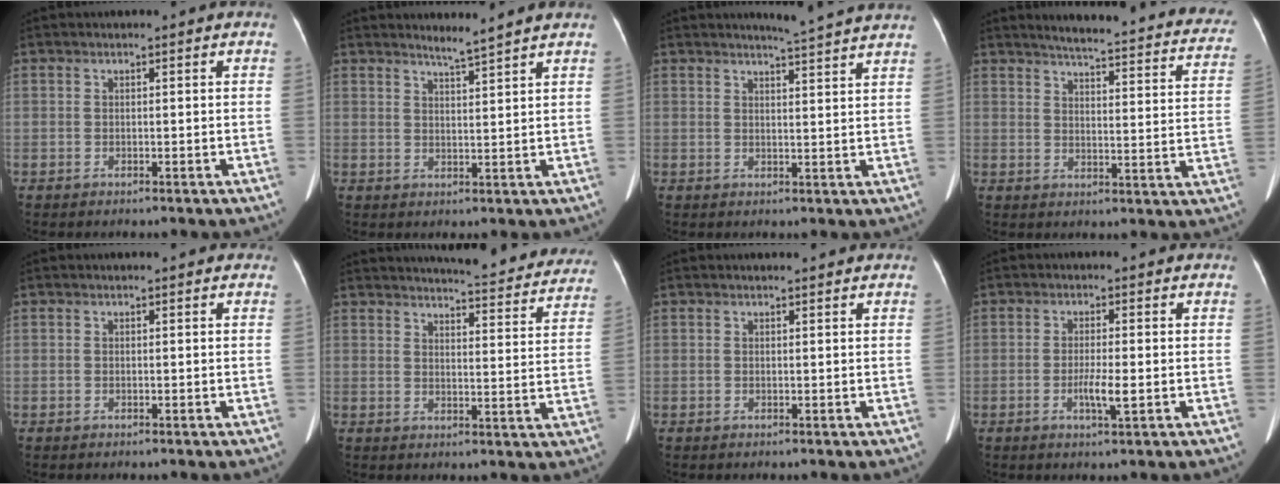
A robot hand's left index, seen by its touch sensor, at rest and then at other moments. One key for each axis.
{"total": 3.2, "fx": 2.8, "fy": -0.9, "fz": 1.0, "tx": -0.023, "ty": -0.006, "tz": 0.049}
{"total": 7.5, "fx": 7.1, "fy": -1.0, "fz": 2.3, "tx": -0.040, "ty": -0.001, "tz": 0.078}
{"total": 25.0, "fx": 22.5, "fy": 3.4, "fz": 10.4, "tx": -0.125, "ty": -0.052, "tz": 0.248}
{"total": 0.6, "fx": 0.4, "fy": 0.4, "fz": 0.2, "tx": -0.002, "ty": 0.003, "tz": -0.002}
{"total": 20.2, "fx": 19.0, "fy": 2.7, "fz": 6.3, "tx": -0.070, "ty": -0.056, "tz": 0.213}
{"total": 1.6, "fx": 1.5, "fy": 0.2, "fz": 0.5, "tx": -0.010, "ty": 0.007, "tz": 0.019}
{"total": 3.2, "fx": -0.8, "fy": 0.2, "fz": 3.1, "tx": -0.060, "ty": -0.005, "tz": -0.014}